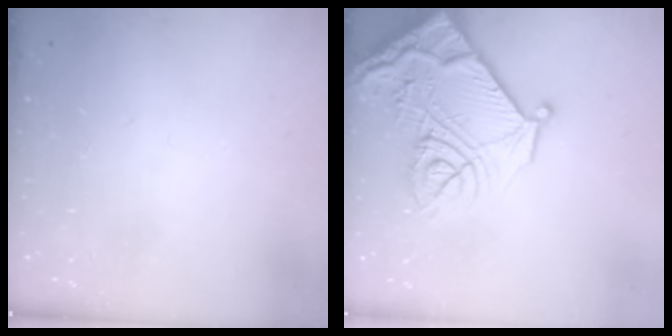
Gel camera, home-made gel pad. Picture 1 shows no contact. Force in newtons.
{"total": 22.5, "press": 22.3, "slide": 2.7}